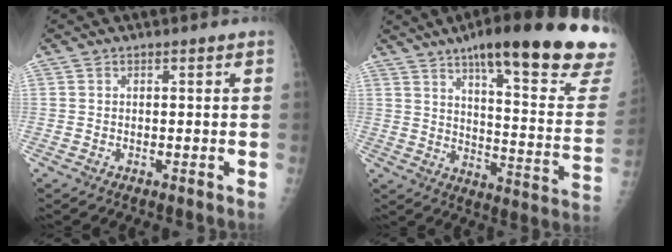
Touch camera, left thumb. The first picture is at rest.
{"total": 28.2, "force": [19.1, 5.1, 20.1], "torque": [-0.242, -0.078, 0.260]}